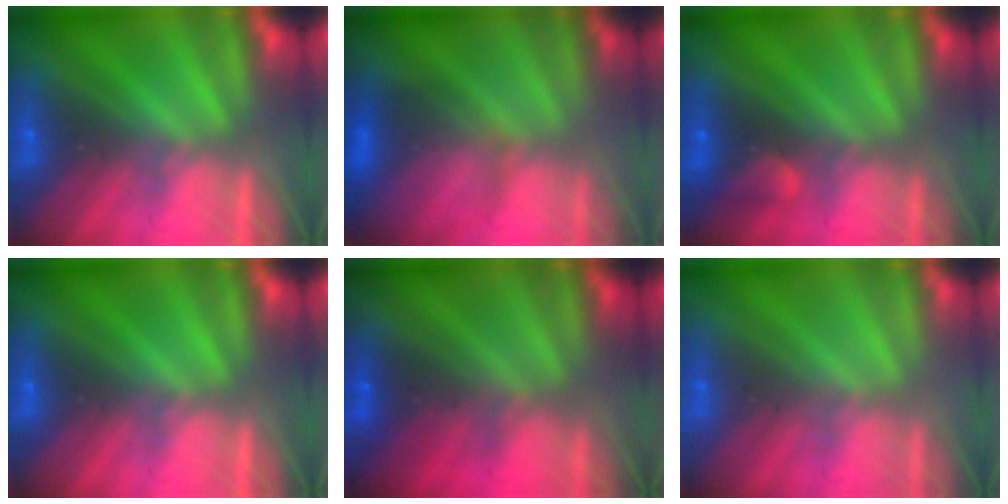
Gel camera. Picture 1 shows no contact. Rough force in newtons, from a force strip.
{"total": 3.3}
{"total": 2.1}
{"total": 0.0}
{"total": 2.9}
{"total": 4.0}